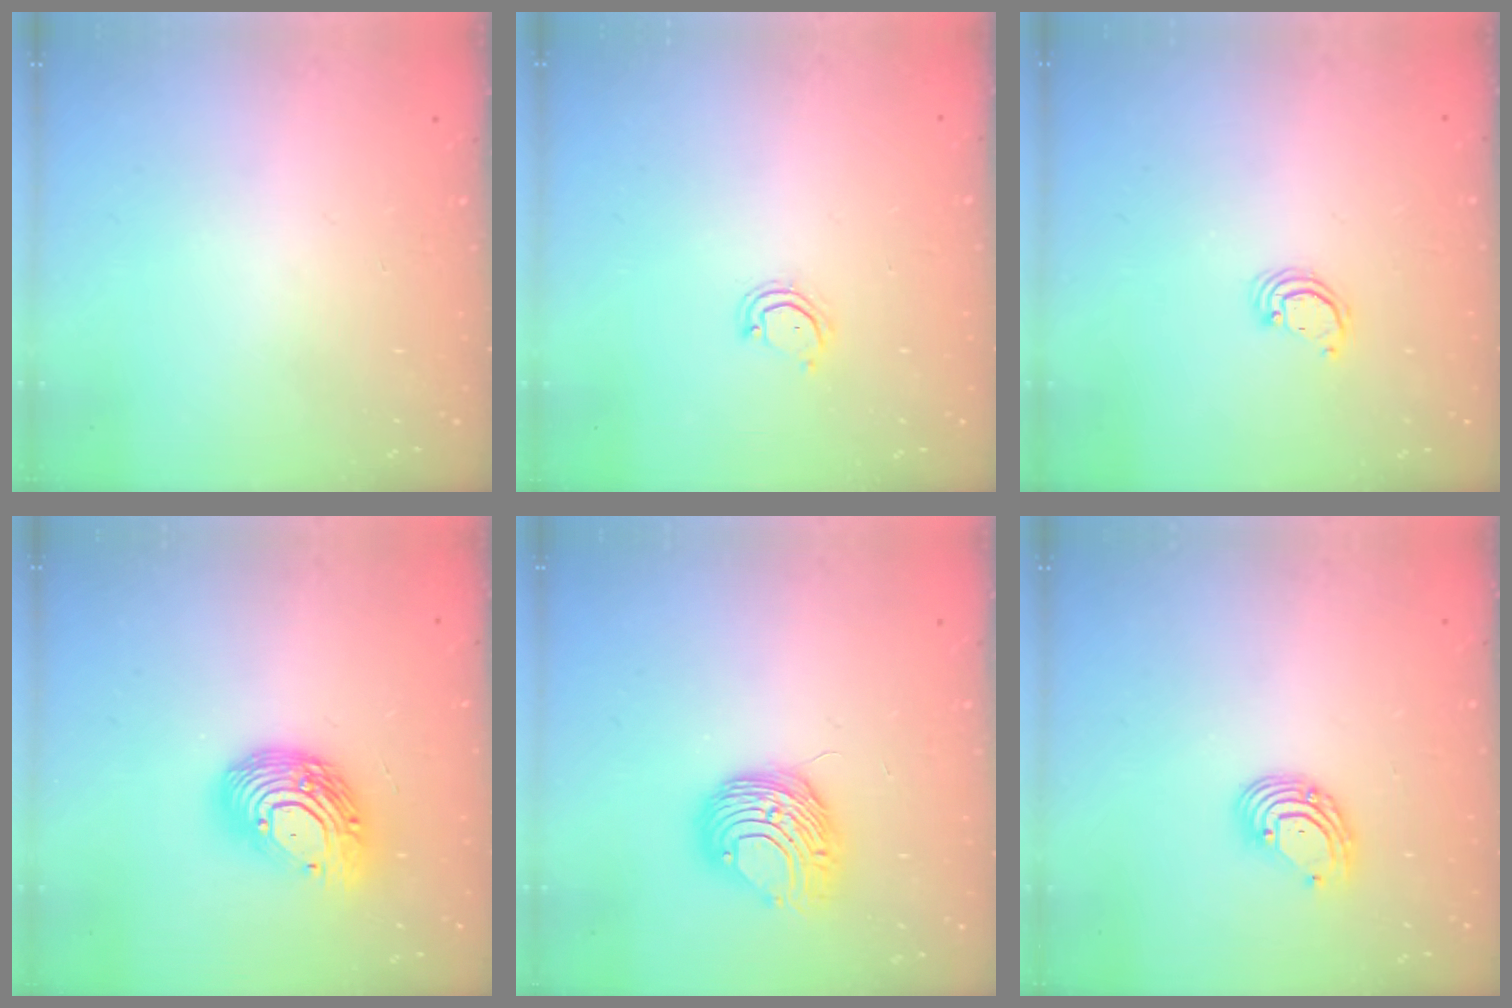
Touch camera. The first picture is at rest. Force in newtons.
{"total": 3.9, "press": 3.9, "slide": 0.4}
{"total": 2.6, "press": 2.6, "slide": 0.2}
{"total": 16.4, "press": 16.4, "slide": 1.2}
{"total": 10.0, "press": 9.9, "slide": 1.2}
{"total": 6.5, "press": 6.4, "slide": 0.8}